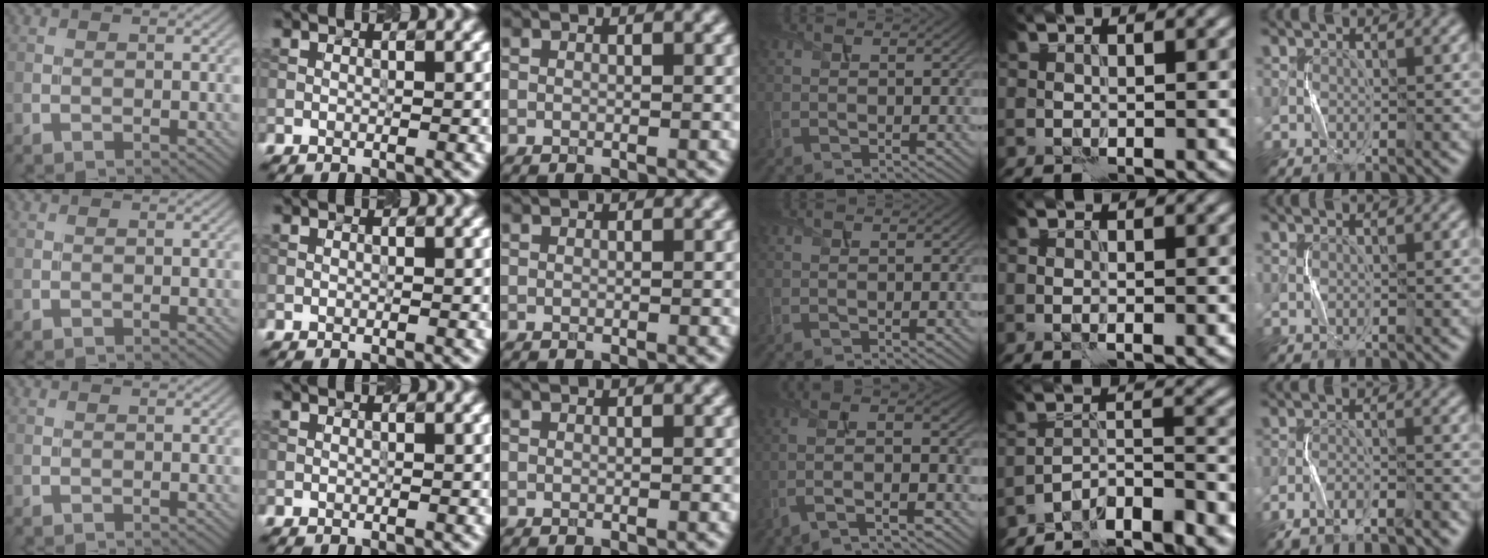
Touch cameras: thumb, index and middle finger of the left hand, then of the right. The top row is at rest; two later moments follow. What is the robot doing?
{"motion": "squeeze", "object": "sponge"}